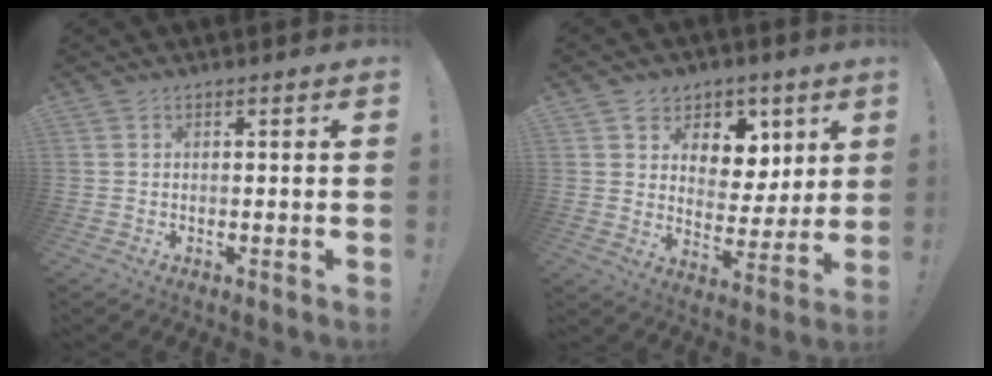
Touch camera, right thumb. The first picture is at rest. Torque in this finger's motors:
{"motor_torque": [1.03, 1.03, 0.59, 0.57, 0.03]}